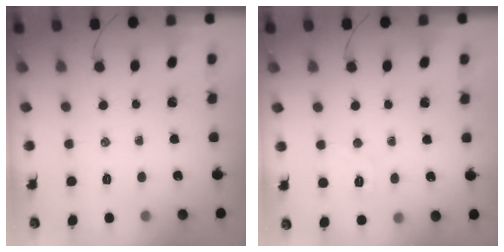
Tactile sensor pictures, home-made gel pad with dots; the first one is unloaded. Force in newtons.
{"total": 5.0, "press": 4.8, "slide": 1.3}